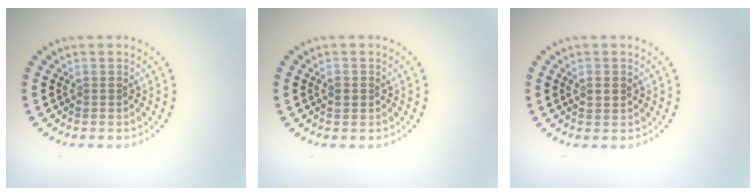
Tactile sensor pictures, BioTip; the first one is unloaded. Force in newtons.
{"total": 1.2, "press": 1.1, "slide": 0.2}
{"total": 1.5, "press": 1.5, "slide": 0.1}